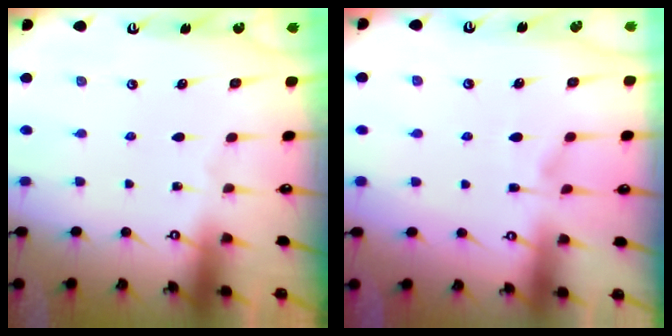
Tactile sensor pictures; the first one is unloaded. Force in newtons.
{"total": 1.6, "press": 1.1, "slide": 1.2}